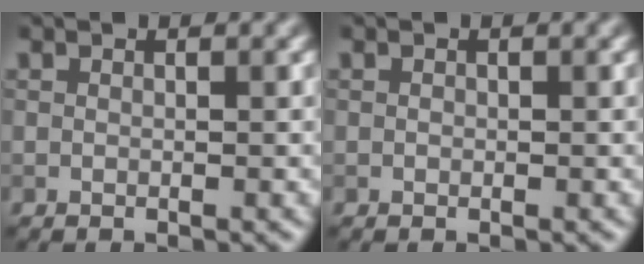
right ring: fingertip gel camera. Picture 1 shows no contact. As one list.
[{"total": 0.0}]